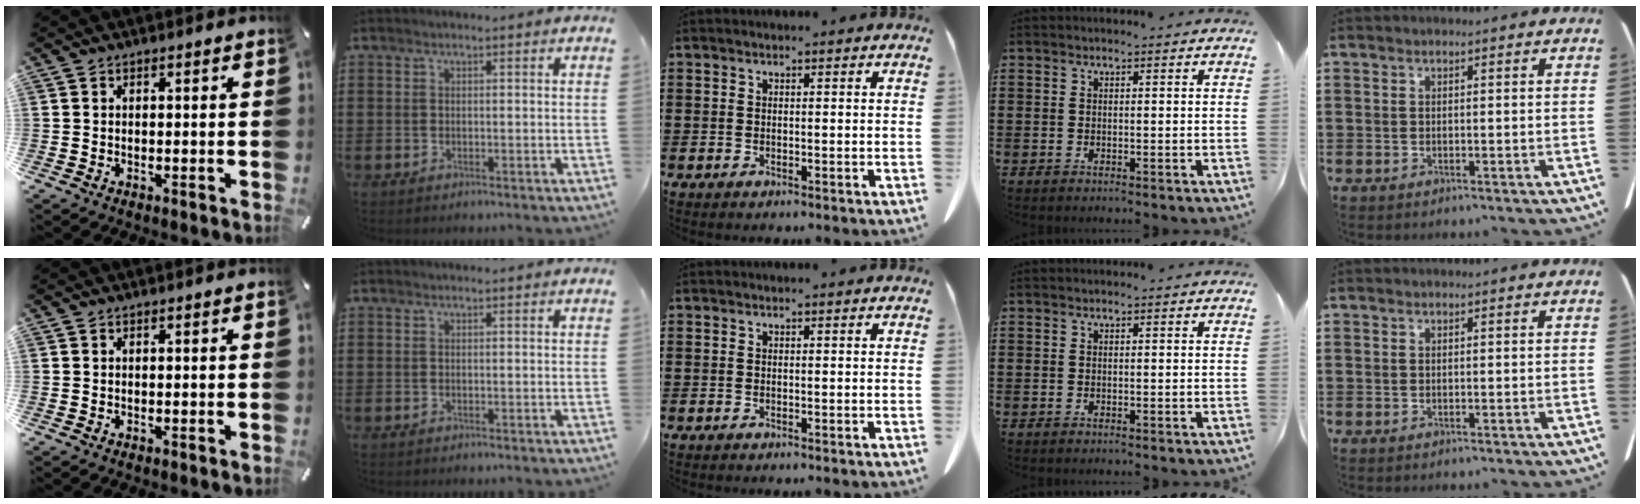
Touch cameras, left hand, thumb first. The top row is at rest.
{}